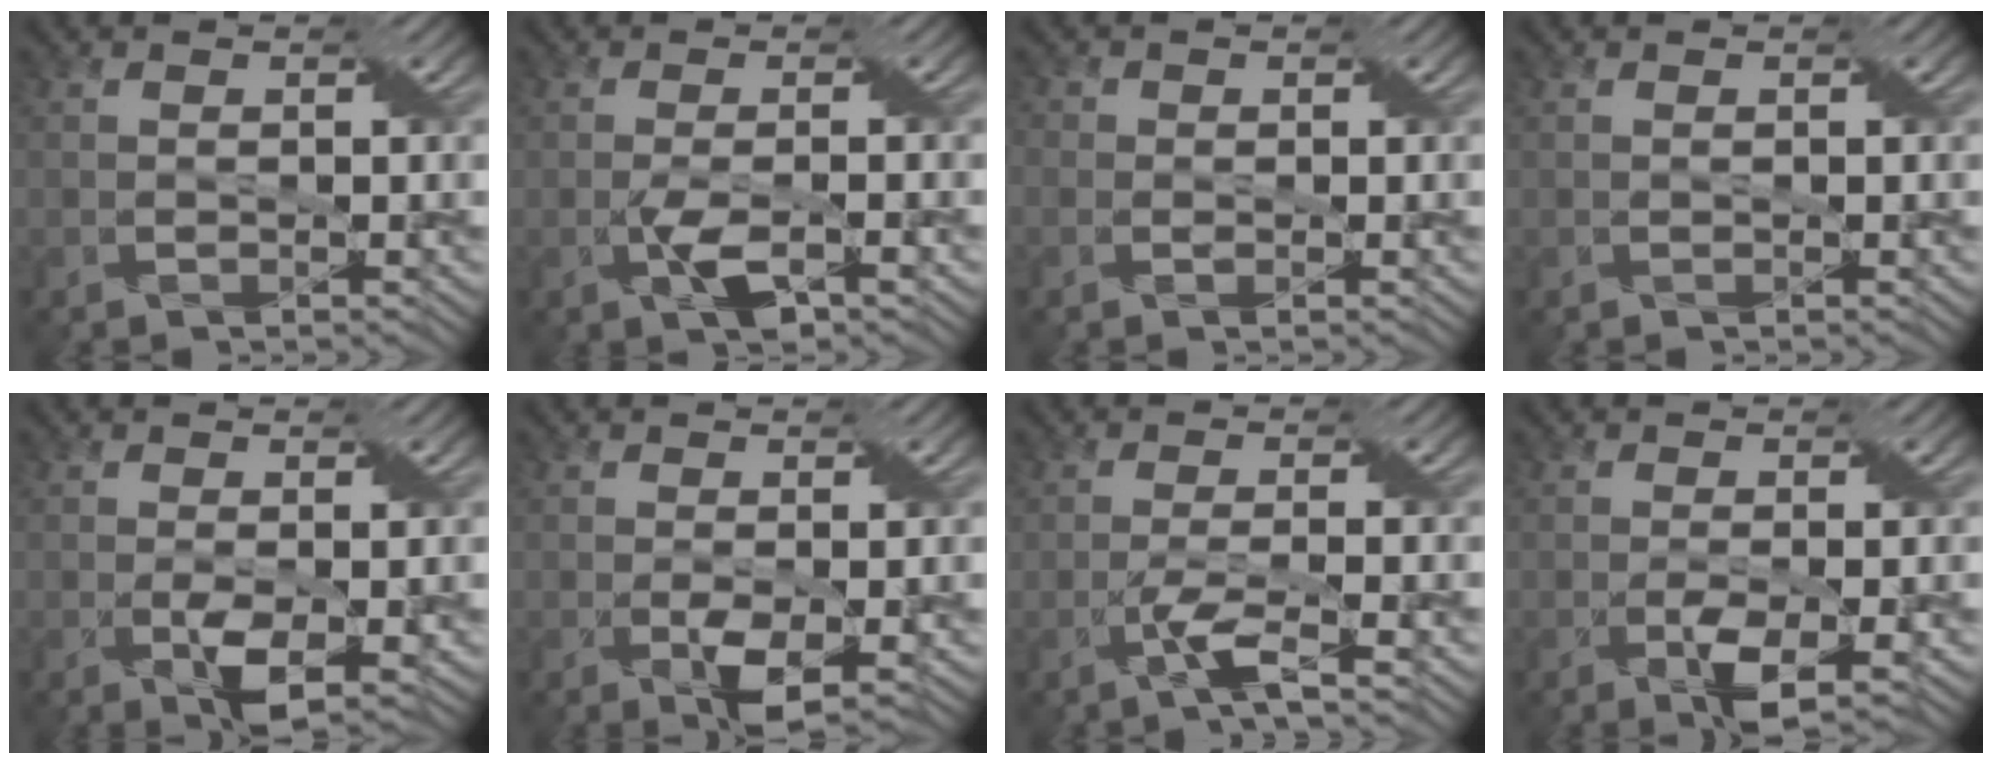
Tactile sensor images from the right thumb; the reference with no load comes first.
{"total": 3.4, "force": [-1.3, 1.0, 3.0], "torque": [-0.064, 0.000, -0.022]}
{"total": 1.7, "force": [-0.2, 1.5, 0.9], "torque": [-0.010, 0.001, -0.007]}
{"total": 0.0}
{"total": 3.4, "force": [-0.5, 1.5, 3.0], "torque": [-0.065, -0.012, -0.004]}
{"total": 3.3, "force": [-0.6, 1.5, 2.8], "torque": [-0.061, -0.012, -0.006]}
{"total": 2.8, "force": [-1.4, 0.0, 2.4], "torque": [-0.053, 0.011, -0.034]}
{"total": 3.5, "force": [-1.1, 1.1, 3.1], "torque": [-0.061, -0.006, -0.016]}